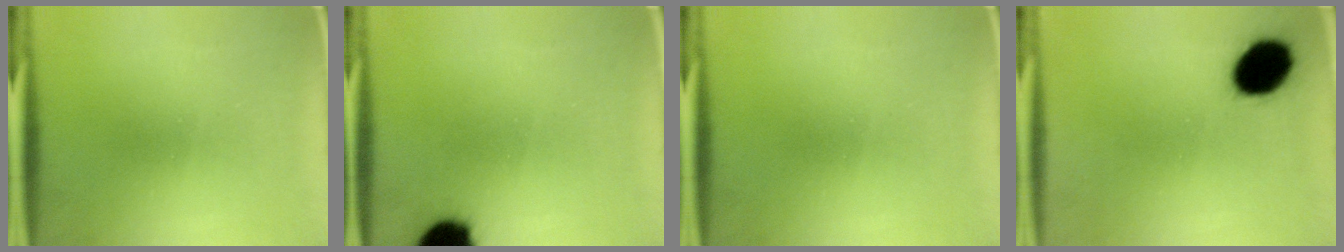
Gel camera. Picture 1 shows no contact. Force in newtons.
{"total": 11.8}
{"total": 0.0}
{"total": 11.7}